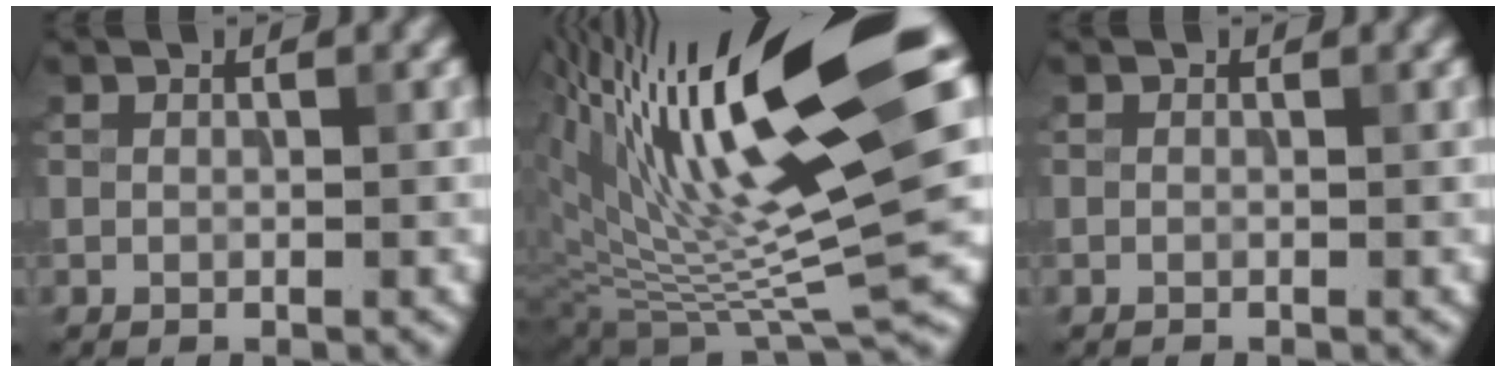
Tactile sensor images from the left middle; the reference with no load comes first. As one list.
[{"total": 17.0, "force": [6.5, 3.8, 15.2], "torque": [-0.257, 0.001, 0.111]}, {"total": 0.0}]